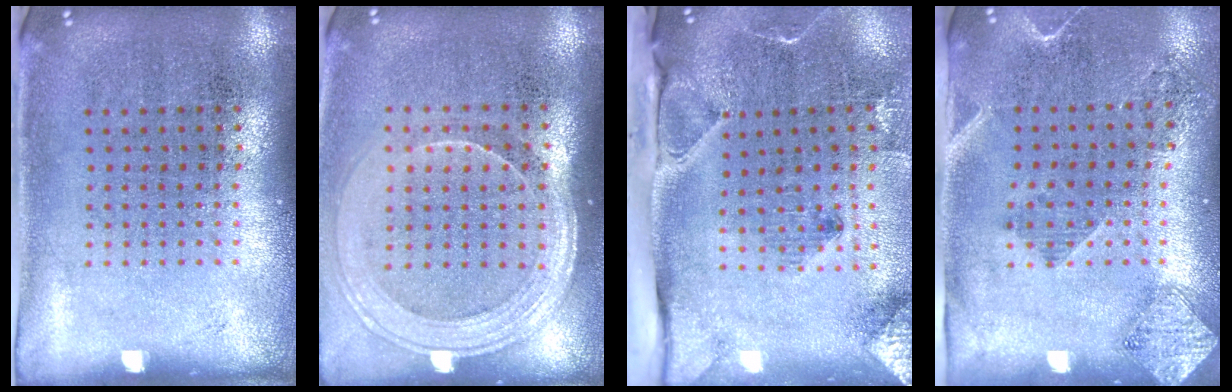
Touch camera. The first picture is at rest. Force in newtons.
{"total": 1.9, "press": 1.6, "slide": 1.0}
{"total": 3.2, "press": 2.4, "slide": 2.2}
{"total": 1.7, "press": 1.4, "slide": 1.0}